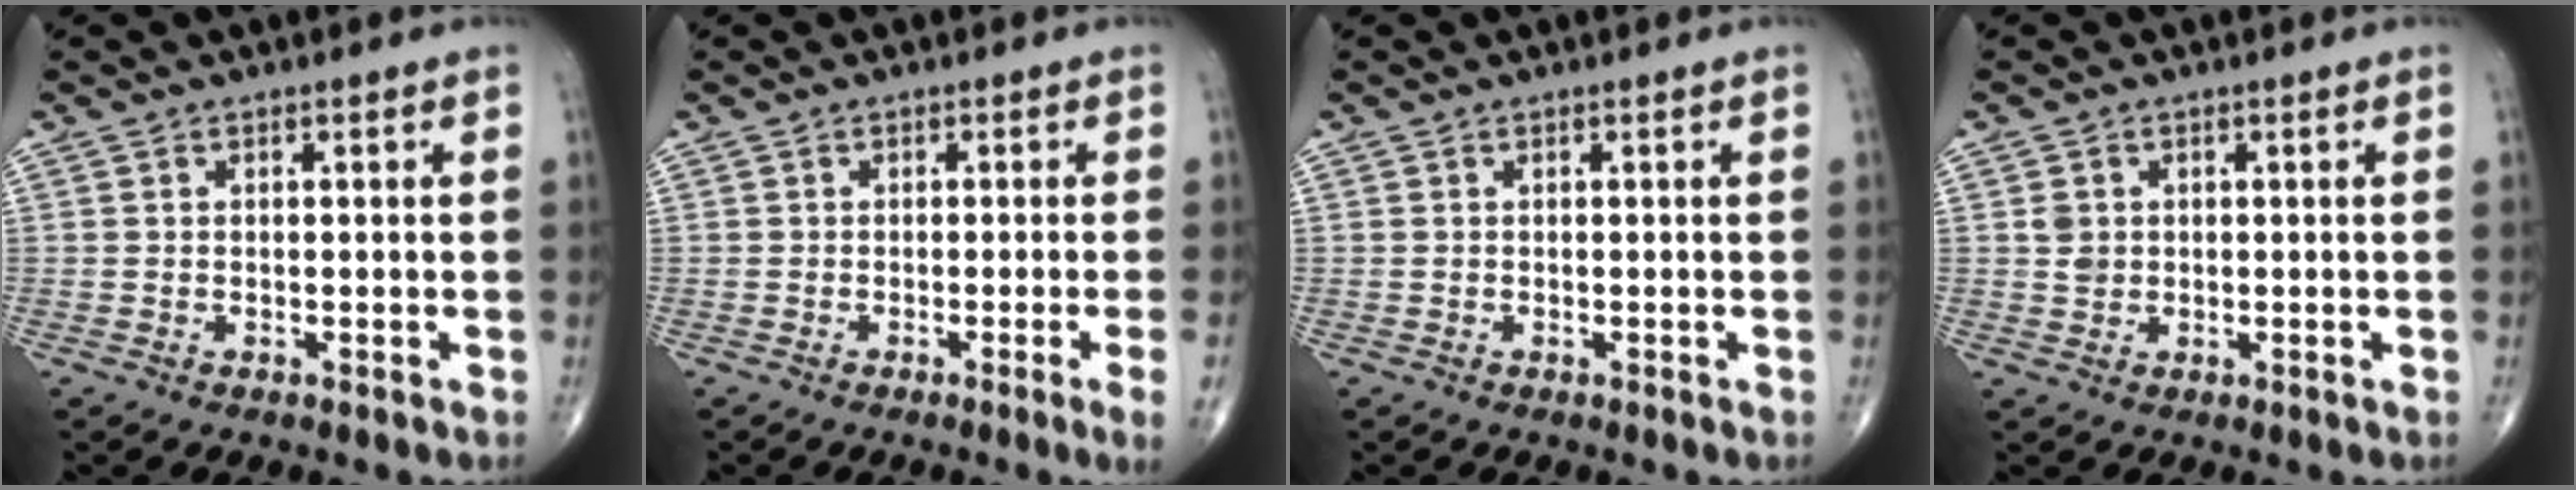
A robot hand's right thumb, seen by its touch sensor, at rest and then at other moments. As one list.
[{"total": 2.9, "force": [-1.0, -0.6, 2.6], "torque": [-0.048, -0.006, -0.018]}, {"total": 0.0}, {"total": 1.9, "force": [0.3, 1.7, 0.6], "torque": [-0.002, 0.000, 0.006]}]